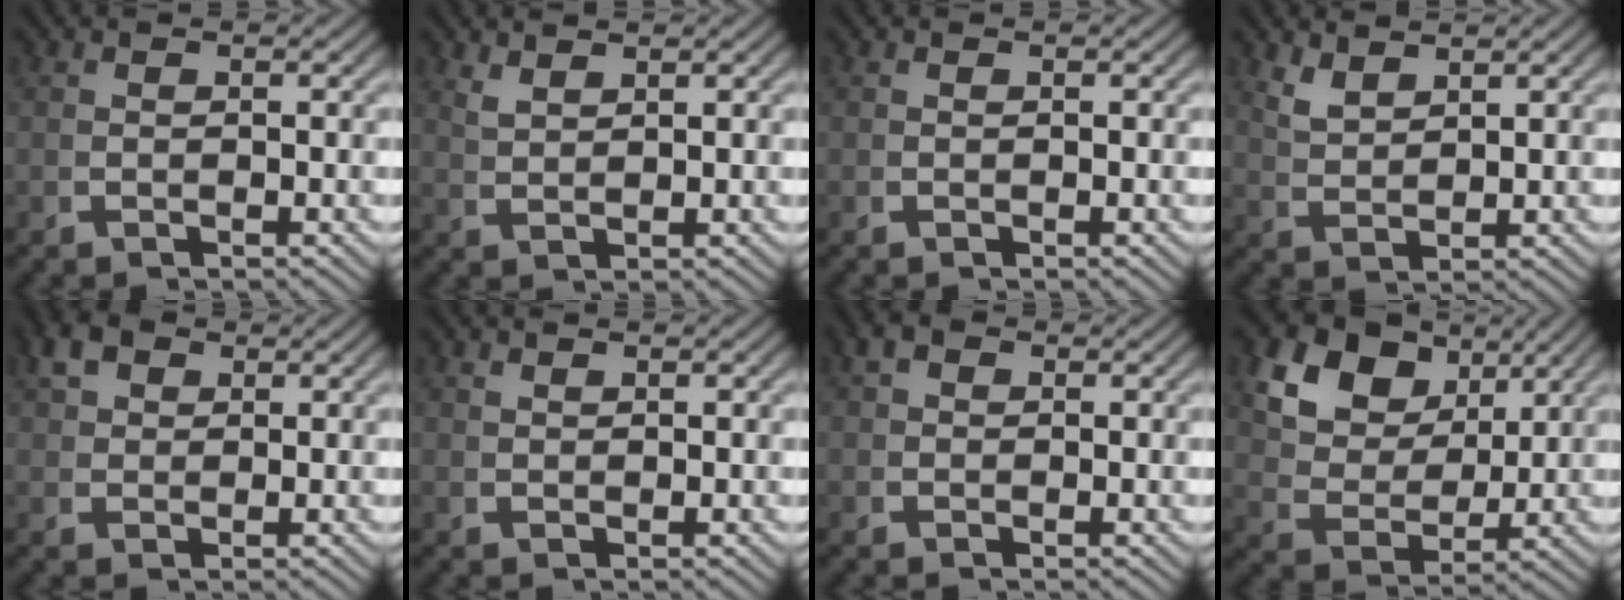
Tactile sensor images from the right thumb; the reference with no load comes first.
{"total": 2.2, "force": [2.1, -0.3, 0.5], "torque": [-0.008, 0.005, 0.052]}
{"total": 0.0}
{"total": 2.8, "force": [2.6, 0.3, 1.1], "torque": [-0.021, 0.000, 0.063]}
{"total": 3.2, "force": [2.3, 1.9, 1.4], "torque": [-0.033, -0.002, 0.045]}
{"total": 1.1, "force": [1.0, -0.2, -0.1], "torque": [0.007, 0.004, 0.025]}
{"total": 2.1, "force": [1.0, 1.6, 0.9], "torque": [-0.024, -0.005, 0.017]}
{"total": 9.8, "force": [3.6, 6.8, 6.1], "torque": [-0.133, -0.013, 0.067]}